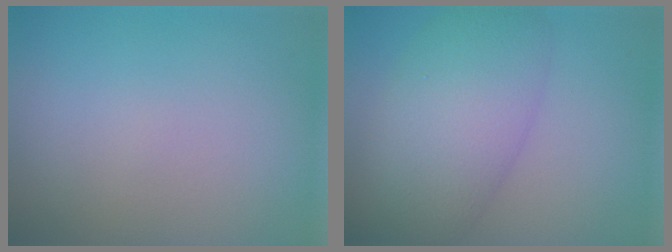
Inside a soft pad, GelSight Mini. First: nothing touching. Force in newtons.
{"total": 7.4, "press": 7.4, "slide": 0.3}